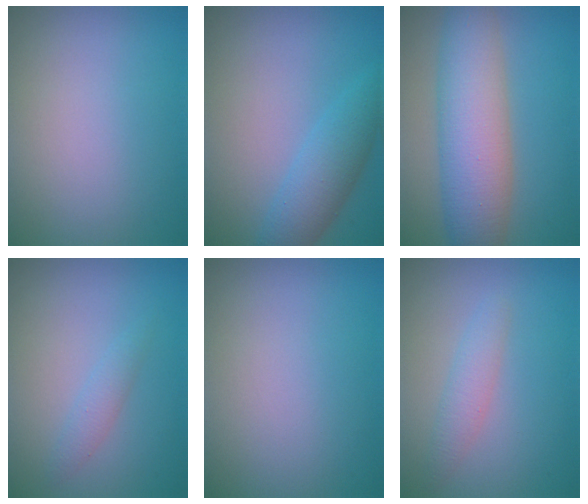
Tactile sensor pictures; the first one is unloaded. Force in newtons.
{"total": 3.9, "press": 3.9, "slide": 0.1}
{"total": 7.9, "press": 7.9, "slide": 0.1}
{"total": 1.3, "press": 1.3, "slide": 0.0}
{"total": 0.0}
{"total": 1.9, "press": 1.9, "slide": 0.1}